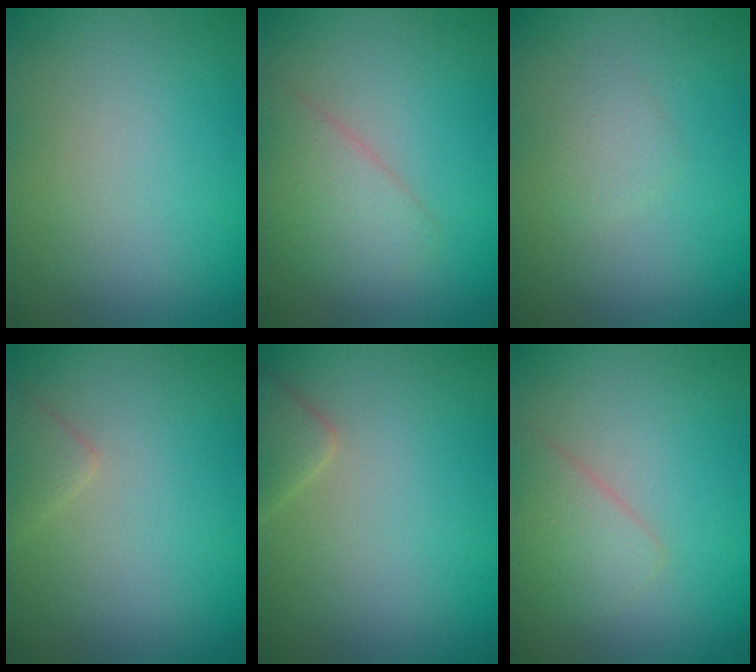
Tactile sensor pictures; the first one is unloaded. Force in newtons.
{"total": 2.6, "press": 2.6, "slide": 0.1}
{"total": 1.1, "press": 1.1, "slide": 0.0}
{"total": 1.3, "press": 1.3, "slide": 0.0}
{"total": 1.8, "press": 1.8, "slide": 0.2}
{"total": 2.1, "press": 2.1, "slide": 0.1}